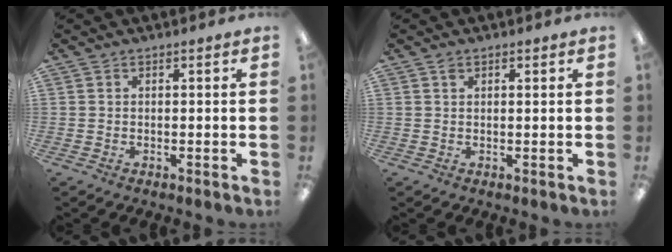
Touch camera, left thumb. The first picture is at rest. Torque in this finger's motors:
{"motor_torque": [0.02, 0.03, 0.06, 0.07, 0.00]}